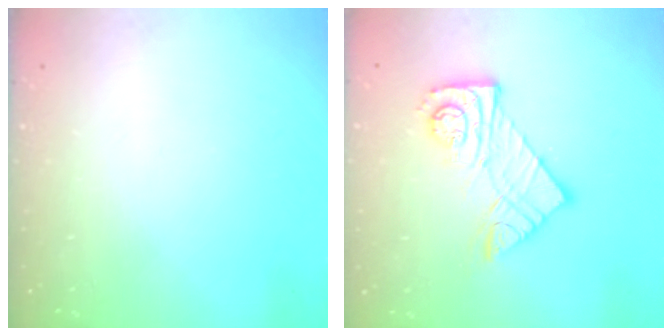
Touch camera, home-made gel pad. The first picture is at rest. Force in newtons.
{"total": 13.7, "press": 13.7, "slide": 1.2}